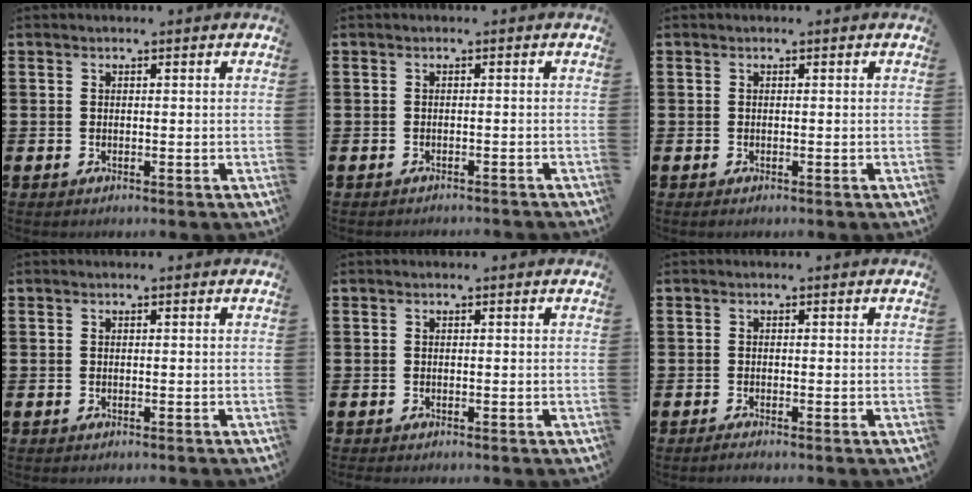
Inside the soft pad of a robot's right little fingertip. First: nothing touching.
{"total": 0.5, "force": [-0.5, -0.1, 0.0], "torque": [0.000, -0.001, -0.011]}
{"total": 0.0}
{"total": 0.0}
{"total": 0.0}
{"total": 0.8, "force": [-0.6, 0.0, 0.5], "torque": [-0.009, -0.002, -0.011]}